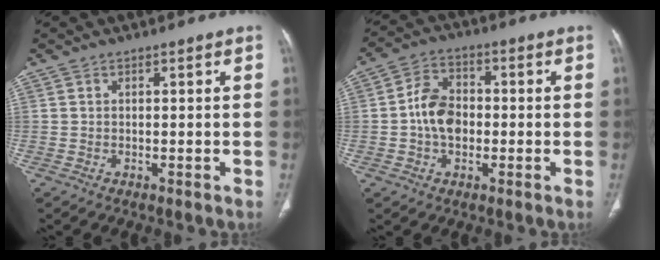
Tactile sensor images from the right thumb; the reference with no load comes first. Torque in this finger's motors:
{"motor_torque": [1.12, 1.40, 0.92, -0.23, 0.08]}